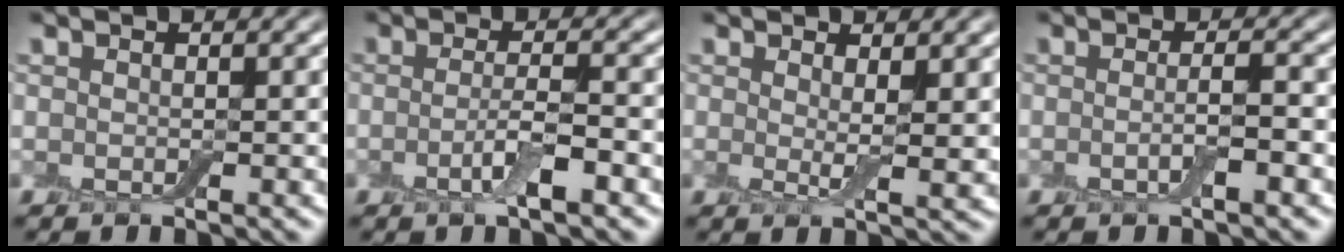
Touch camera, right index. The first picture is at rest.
{"total": 3.3, "force": [-1.0, 0.7, 3.1], "torque": [-0.058, 0.000, -0.023]}
{"total": 2.3, "force": [0.9, 0.4, 2.1], "torque": [-0.035, -0.013, 0.017]}
{"total": 2.2, "force": [-0.6, 0.4, 2.1], "torque": [-0.039, 0.000, -0.015]}